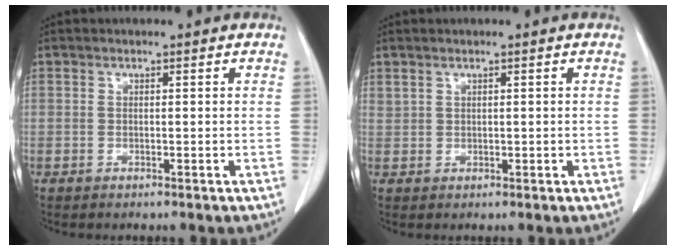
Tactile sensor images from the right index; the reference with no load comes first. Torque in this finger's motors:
{"motor_torque": [-0.09, 0.12, -0.02, 0.00]}